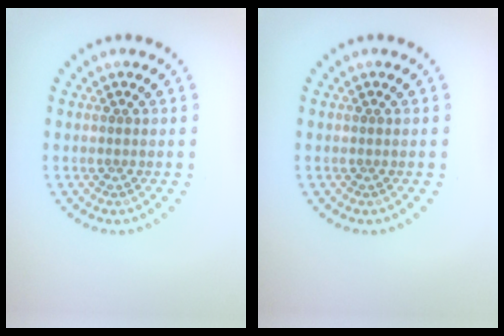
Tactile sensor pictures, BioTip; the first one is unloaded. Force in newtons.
{"total": 0.0}